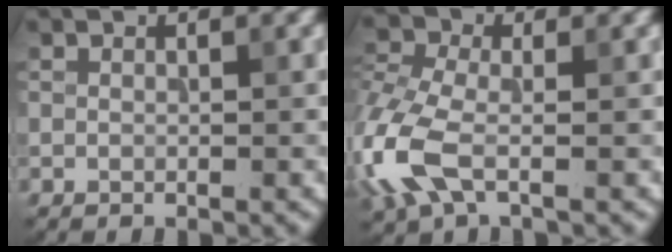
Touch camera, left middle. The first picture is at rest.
{"total": 6.0, "force": [-2.1, 3.3, 4.6], "torque": [-0.127, -0.004, -0.058]}